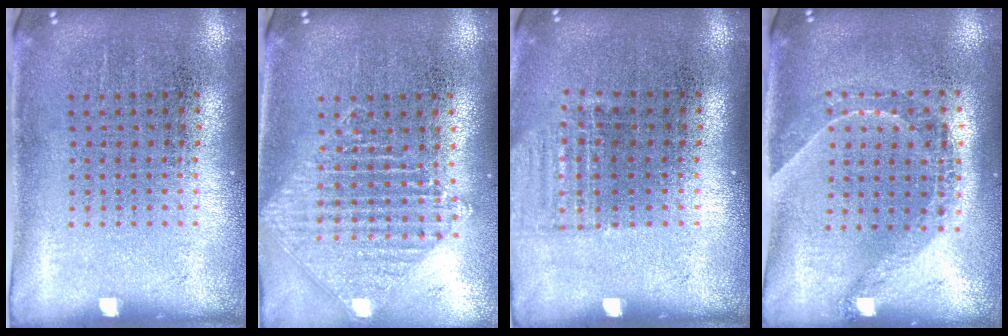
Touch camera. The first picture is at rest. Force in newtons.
{"total": 1.2, "press": 1.2, "slide": 0.2}
{"total": 0.9, "press": 0.9, "slide": 0.3}
{"total": 1.6, "press": 1.3, "slide": 1.0}